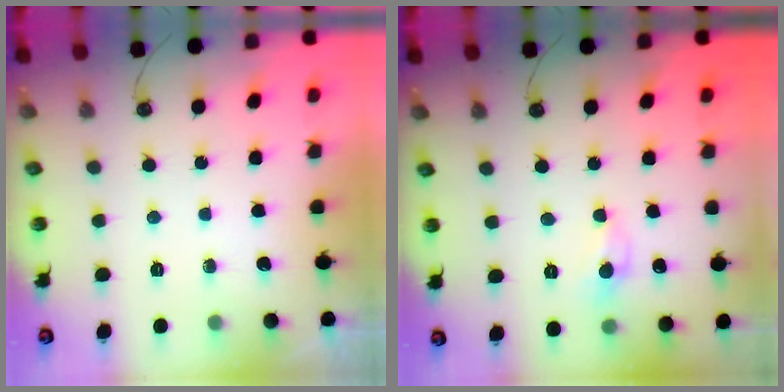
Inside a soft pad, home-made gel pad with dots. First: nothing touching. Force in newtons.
{"total": 0.0}